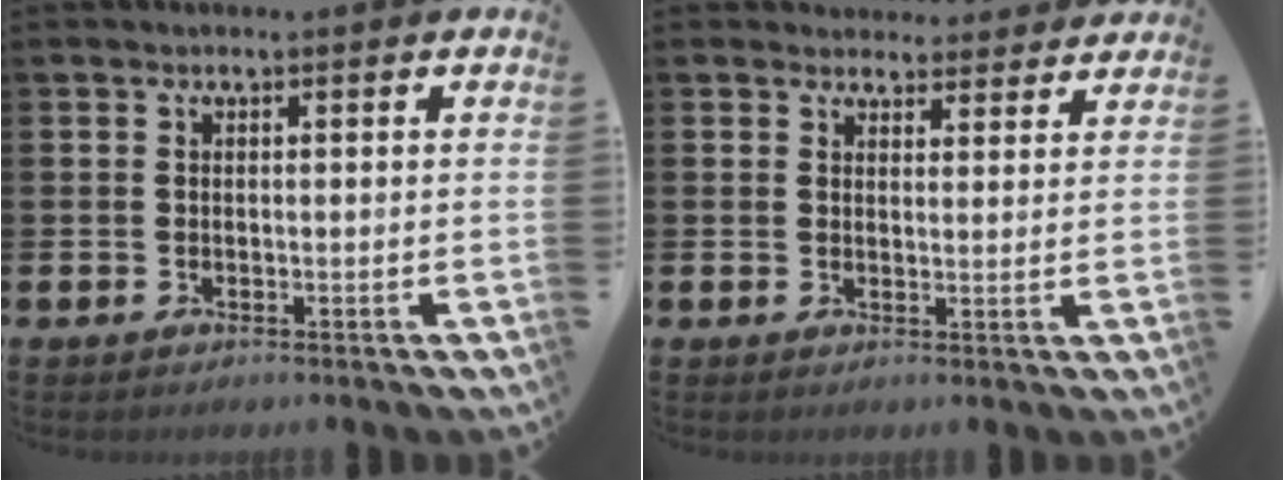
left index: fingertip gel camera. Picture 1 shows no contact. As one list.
[{"total": 3.7, "force": [3.6, 1.1, -0.2], "torque": [0.008, -0.022, 0.064]}]